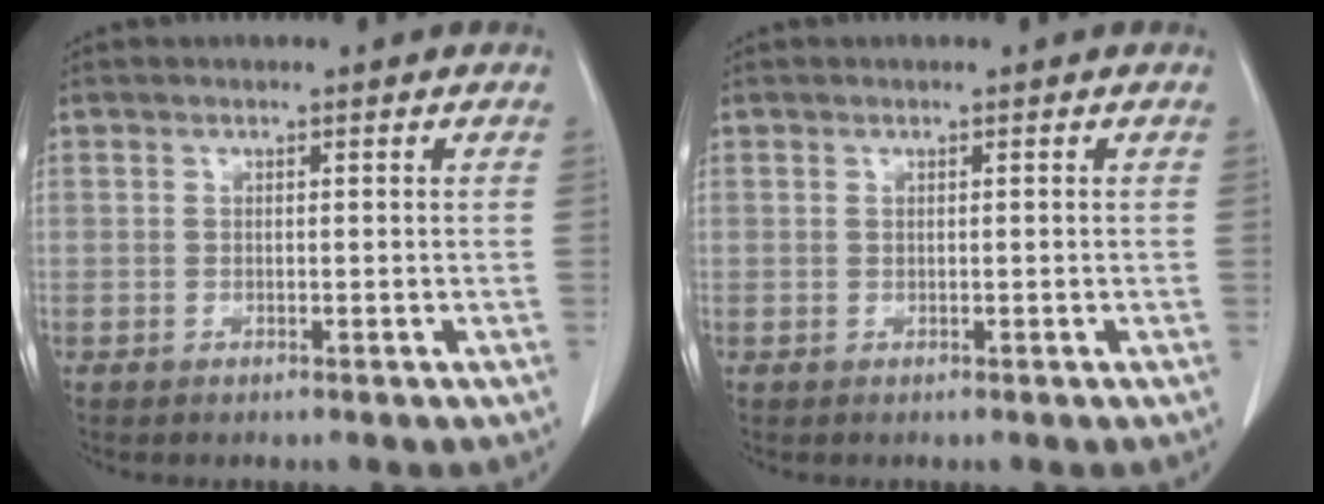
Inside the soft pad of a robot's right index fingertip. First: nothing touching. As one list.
[{"total": 0.0}]